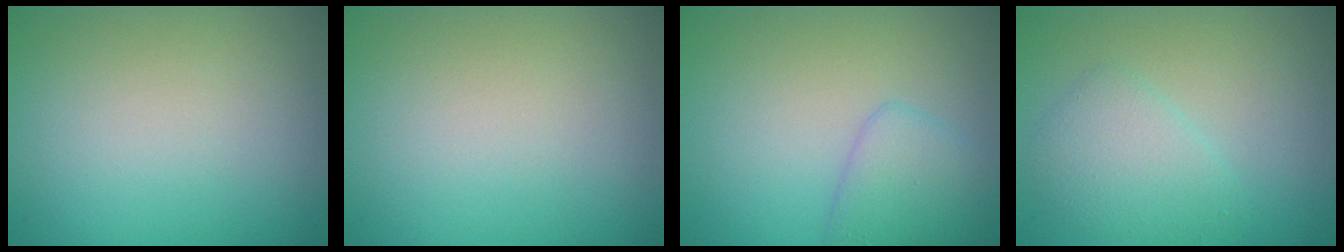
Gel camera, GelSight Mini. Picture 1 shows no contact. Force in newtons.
{"total": 0.0}
{"total": 2.4, "press": 2.4, "slide": 0.1}
{"total": 2.7, "press": 2.7, "slide": 0.2}